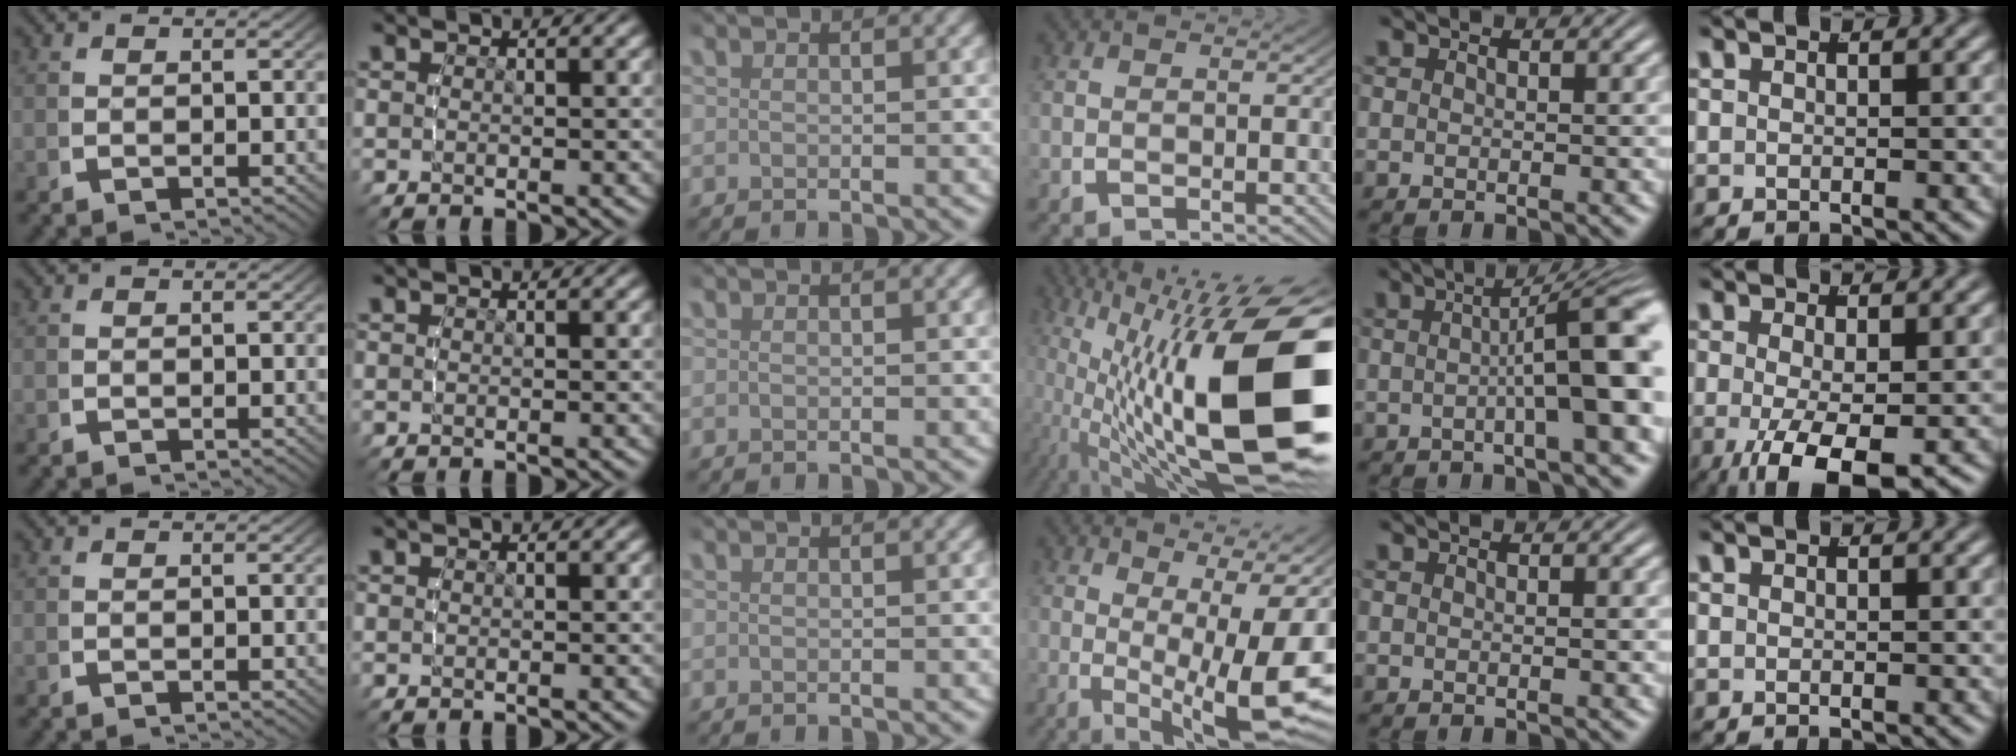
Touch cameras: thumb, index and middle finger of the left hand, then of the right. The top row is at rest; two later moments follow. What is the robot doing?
{"motion": "lift_and_place", "object": "bottle"}